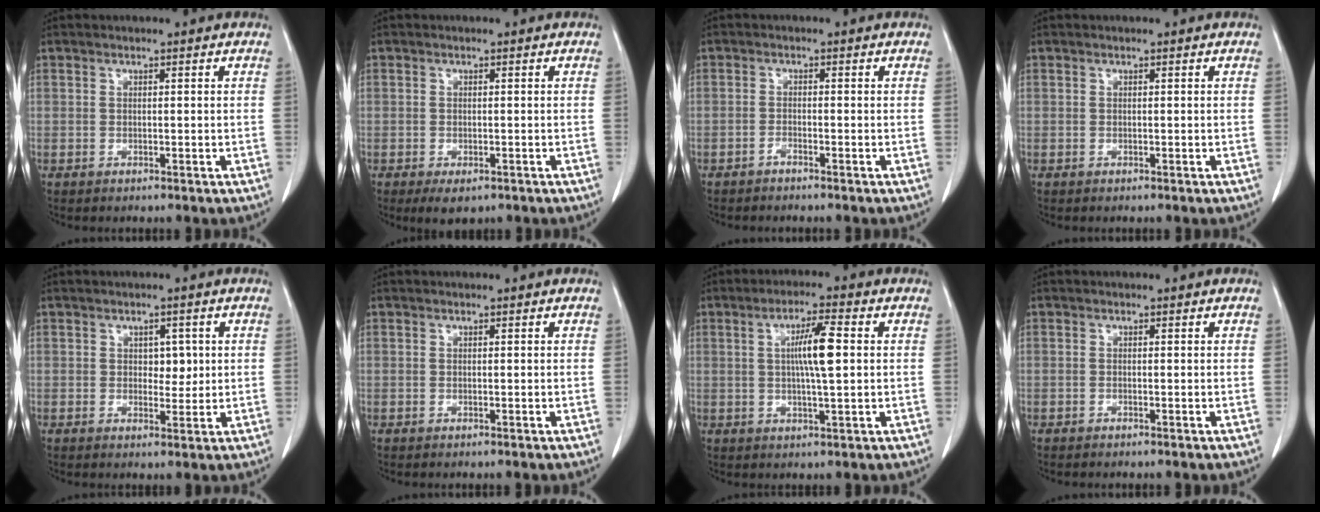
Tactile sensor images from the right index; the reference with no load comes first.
{"total": 2.6, "force": [-1.5, 1.5, 1.6], "torque": [-0.021, -0.004, -0.012]}
{"total": 0.9, "force": [-0.8, 0.0, 0.3], "torque": [-0.007, 0.001, -0.015]}
{"total": 0.0}
{"total": 3.0, "force": [0.6, 1.9, 2.2], "torque": [-0.023, -0.001, 0.010]}
{"total": 0.0}
{"total": 6.7, "force": [0.9, 0.4, 6.7], "torque": [-0.117, 0.002, 0.014]}
{"total": 0.0}